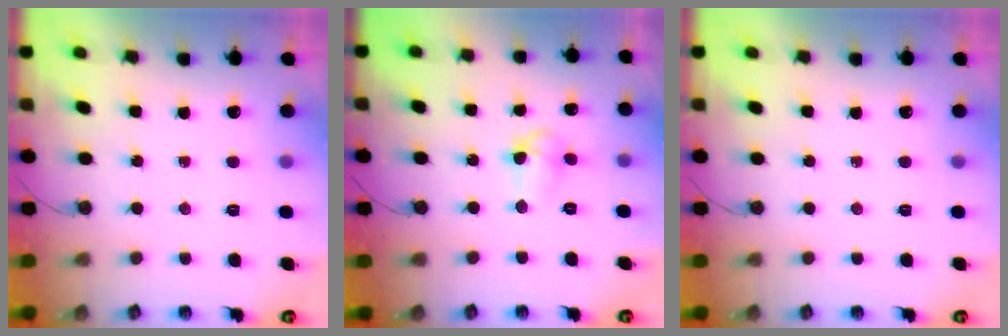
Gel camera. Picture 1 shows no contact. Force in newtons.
{"total": 7.0, "press": 6.0, "slide": 3.6}
{"total": 0.0}